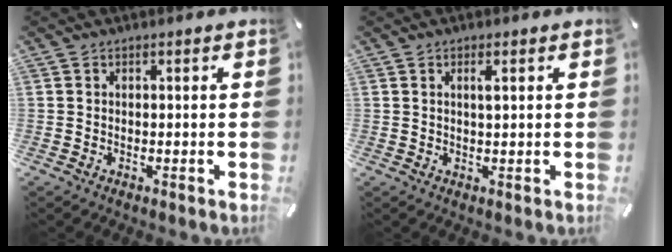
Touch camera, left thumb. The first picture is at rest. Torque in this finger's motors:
{"motor_torque": [0.09, 0.20, -0.06, -0.08, 0.02]}